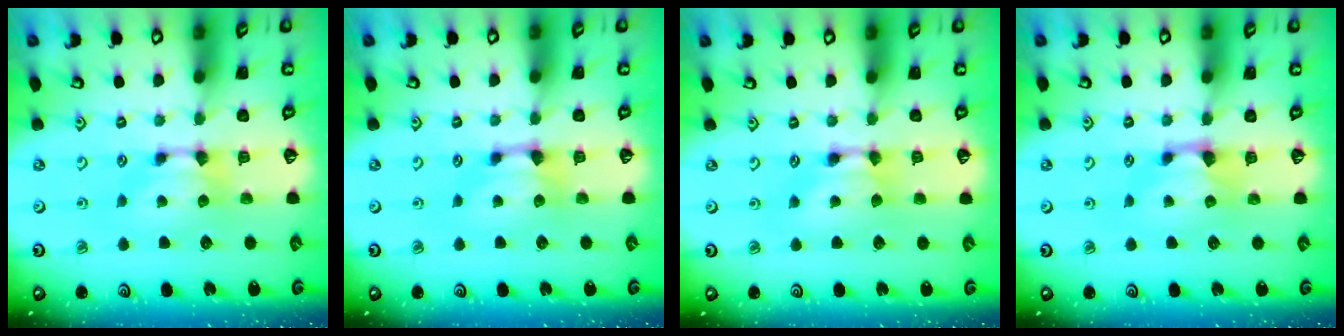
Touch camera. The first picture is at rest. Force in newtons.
{"total": 0.7, "press": 0.1, "slide": 0.7}
{"total": 1.4, "press": 1.4, "slide": 0.1}
{"total": 0.6, "press": 0.1, "slide": 0.6}